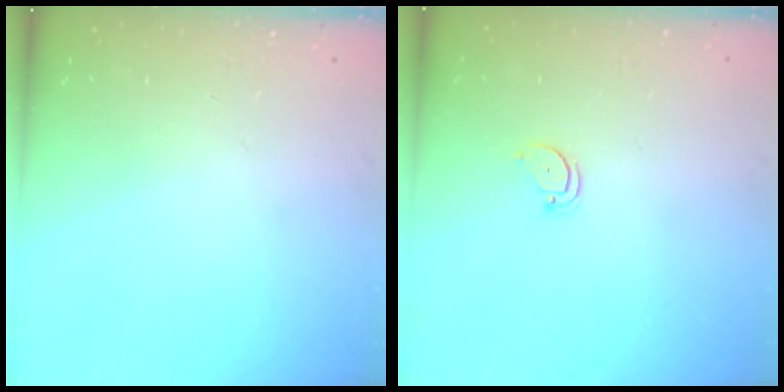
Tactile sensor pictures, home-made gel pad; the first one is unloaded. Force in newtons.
{"total": 2.6, "press": 2.6, "slide": 0.0}